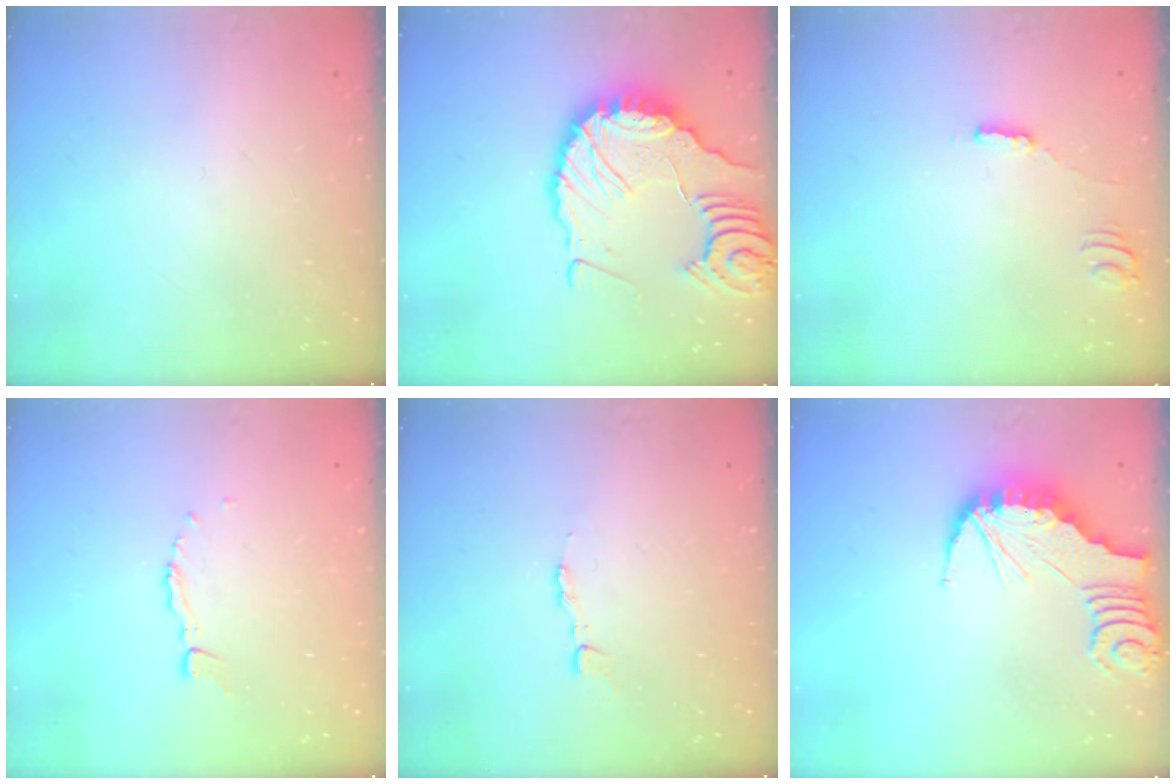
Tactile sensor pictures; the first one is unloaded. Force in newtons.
{"total": 16.8, "press": 16.8, "slide": 1.8}
{"total": 0.9, "press": 0.9, "slide": 0.3}
{"total": 3.9, "press": 3.9, "slide": 0.5}
{"total": 2.8, "press": 2.8, "slide": 0.4}
{"total": 2.2, "press": 2.2, "slide": 0.2}